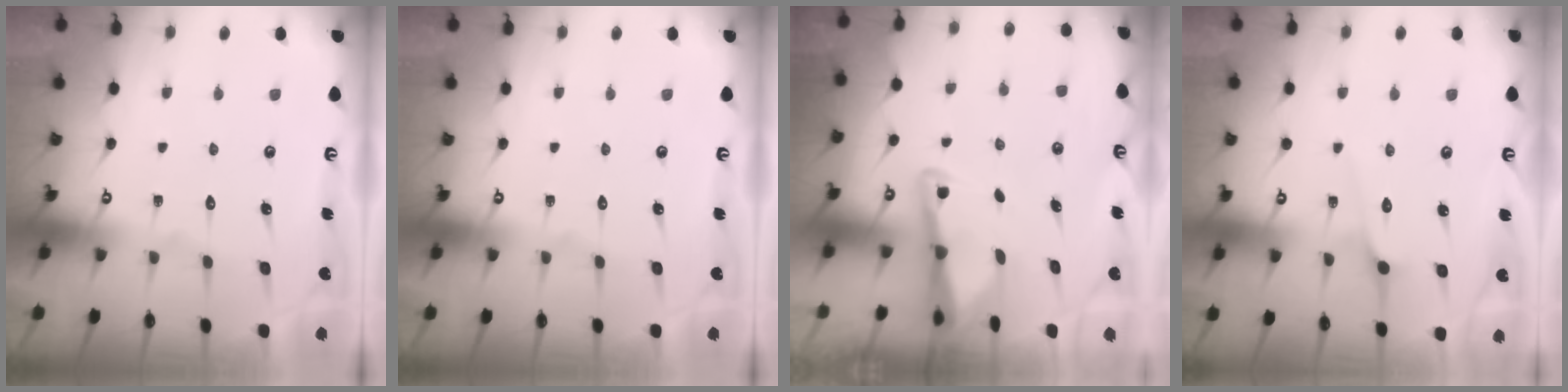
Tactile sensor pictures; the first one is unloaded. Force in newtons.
{"total": 0.0}
{"total": 3.1, "press": 3.1, "slide": 0.4}
{"total": 4.2, "press": 4.1, "slide": 0.6}